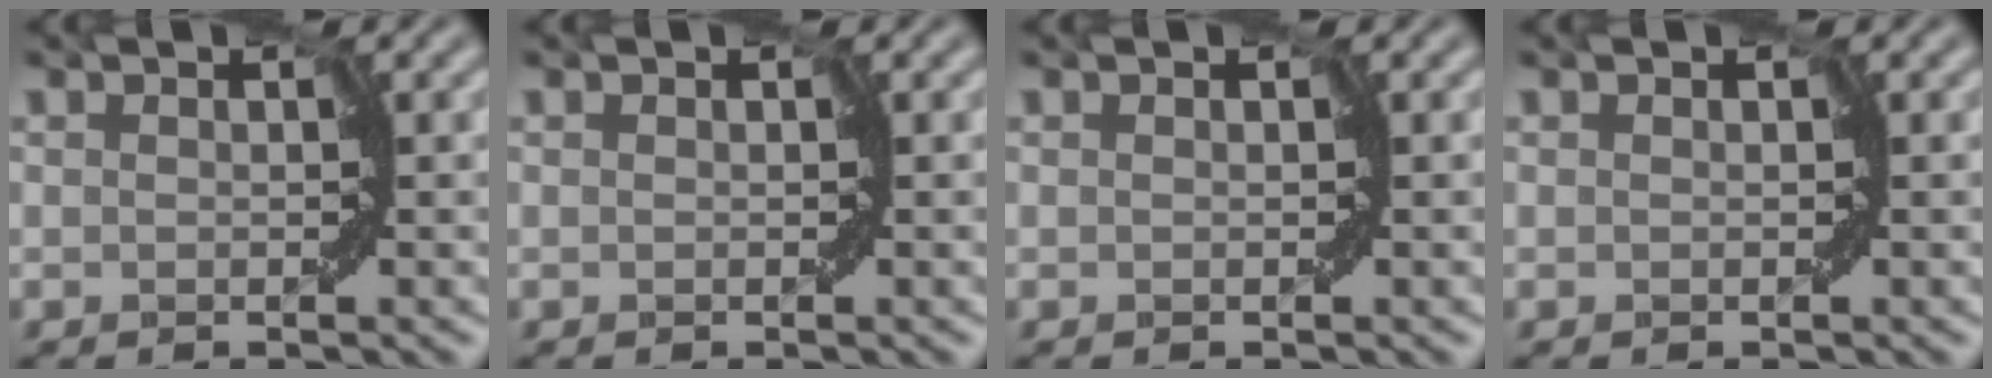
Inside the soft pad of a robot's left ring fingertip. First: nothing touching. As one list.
[{"total": 0.0}, {"total": 0.0}, {"total": 0.0}]